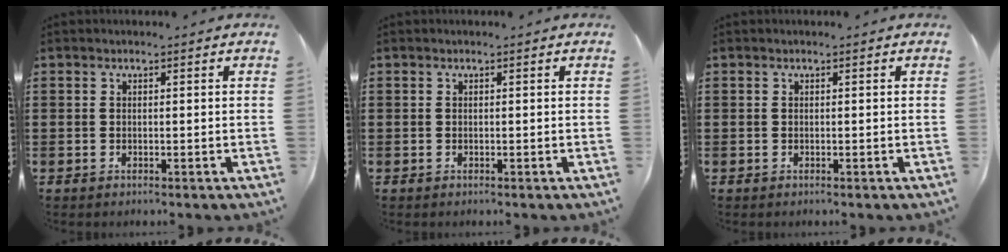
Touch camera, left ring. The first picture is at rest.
{"total": 0.0}
{"total": 0.0}